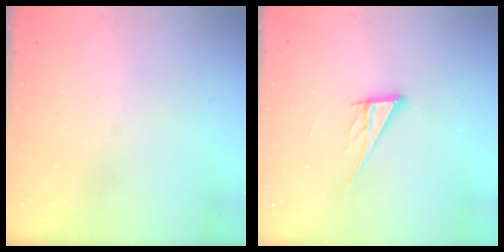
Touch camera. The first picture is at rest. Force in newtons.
{"total": 8.2, "press": 8.1, "slide": 0.7}